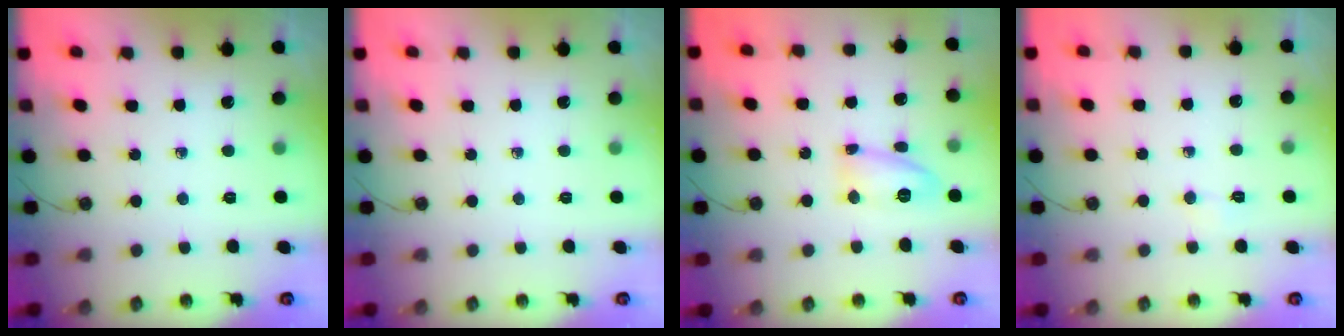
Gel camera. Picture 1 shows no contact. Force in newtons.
{"total": 0.0}
{"total": 23.7, "press": 12.1, "slide": 20.4}
{"total": 2.6, "press": 2.5, "slide": 0.5}